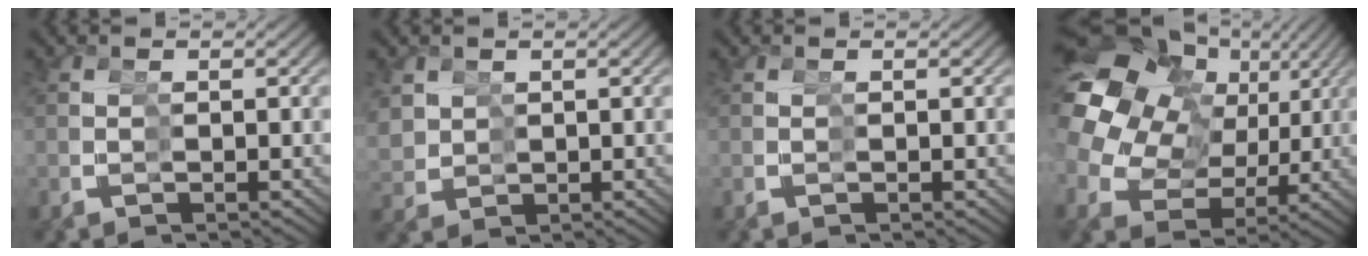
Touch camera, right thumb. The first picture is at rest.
{"total": 2.9, "force": [1.9, 2.2, -0.1], "torque": [-0.015, -0.009, 0.042]}
{"total": 0.0}
{"total": 12.8, "force": [3.8, 8.5, 8.8], "torque": [-0.179, 0.017, 0.059]}